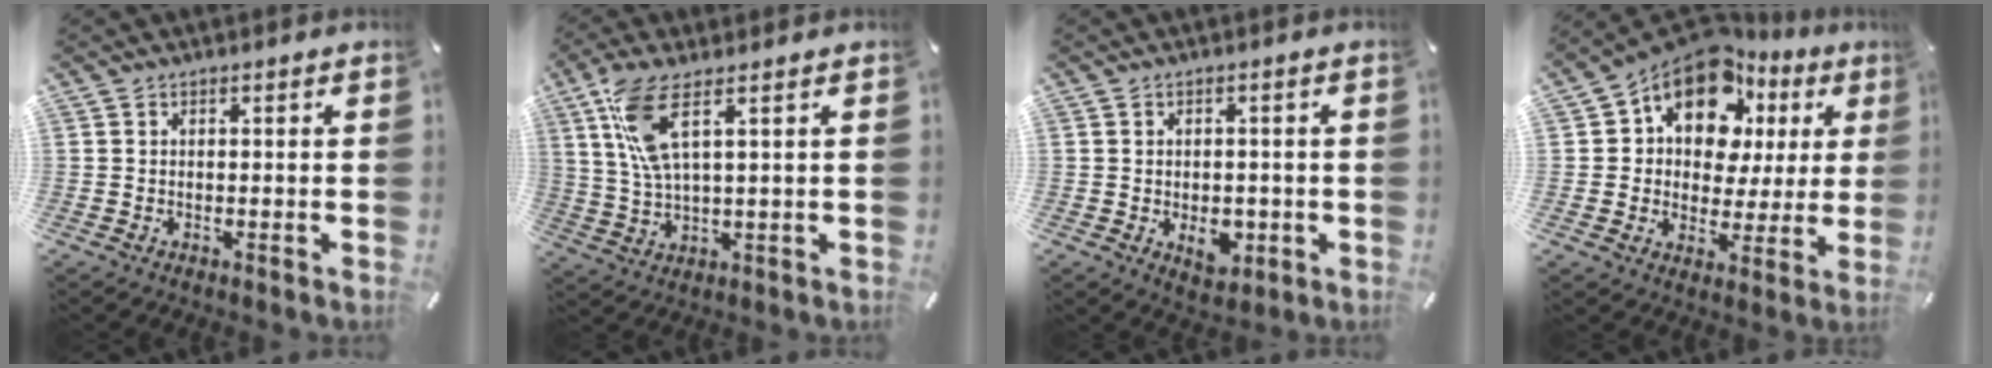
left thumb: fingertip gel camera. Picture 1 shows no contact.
{"total": 10.0, "force": [4.3, 3.2, 8.4], "torque": [-0.184, -0.002, 0.077]}
{"total": 5.3, "force": [-1.4, 3.8, 3.5], "torque": [-0.038, -0.004, -0.025]}
{"total": 15.5, "force": [9.2, 9.7, 7.8], "torque": [-0.150, -0.053, 0.167]}